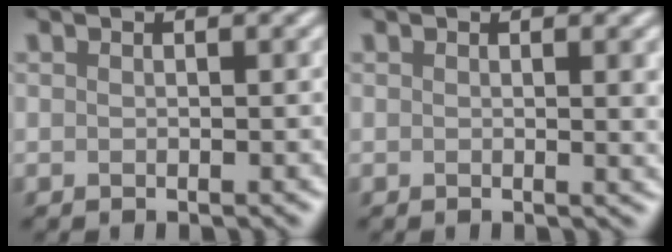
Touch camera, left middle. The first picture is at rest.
{"total": 1.8, "force": [0.4, 0.5, 1.7], "torque": [-0.014, 0.000, 0.002]}